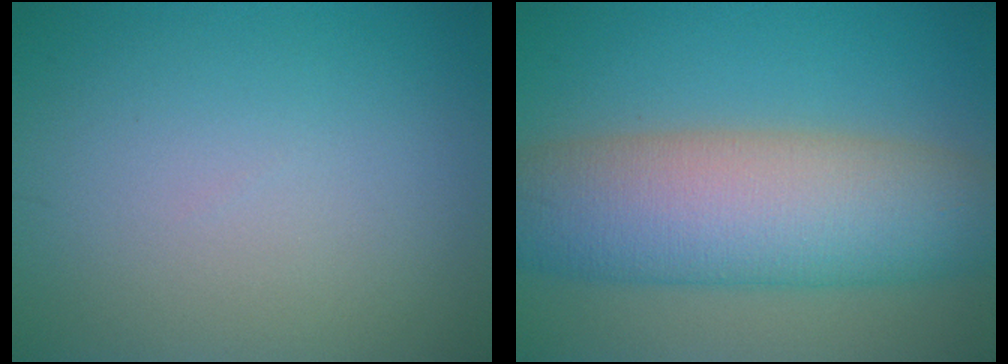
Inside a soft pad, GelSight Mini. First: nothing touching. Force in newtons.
{"total": 11.3, "press": 11.2, "slide": 0.4}